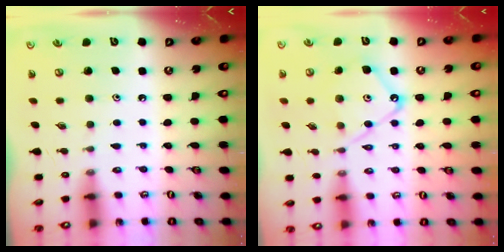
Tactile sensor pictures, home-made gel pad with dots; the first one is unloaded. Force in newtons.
{"total": 10.1, "press": 10.0, "slide": 1.0}